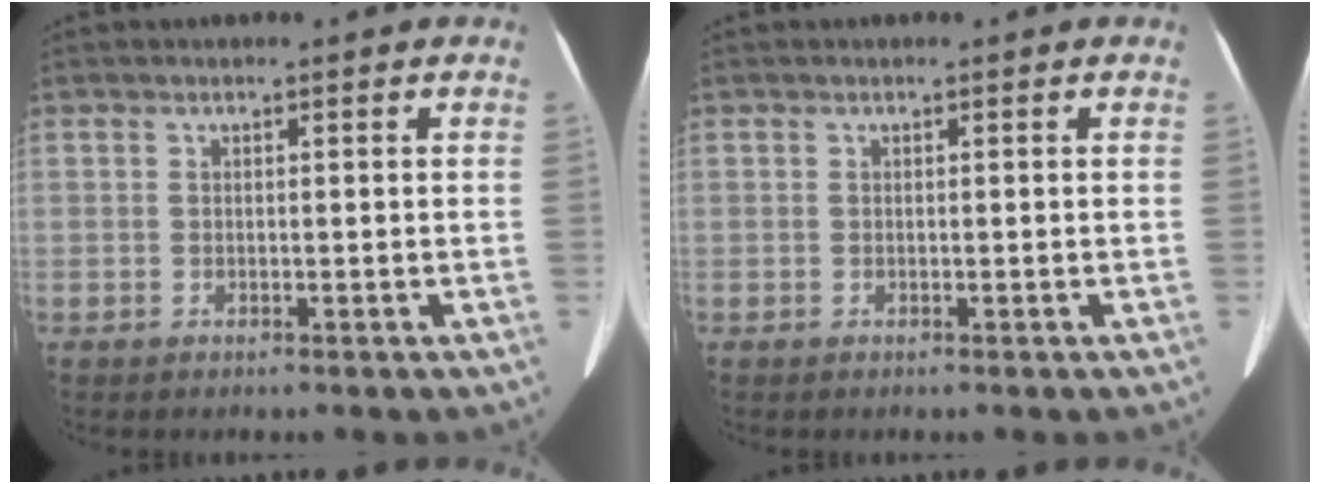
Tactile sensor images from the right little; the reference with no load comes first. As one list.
[{"total": 0.0}]